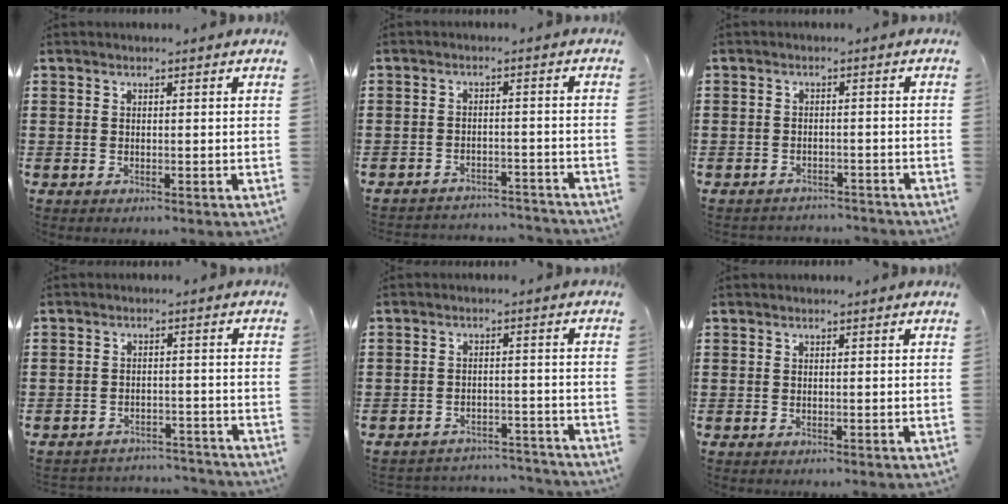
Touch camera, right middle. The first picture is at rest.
{"total": 3.0, "force": [-3.0, 0.2, -0.1], "torque": [-0.005, 0.000, -0.065]}
{"total": 2.2, "force": [-2.1, 0.4, -0.3], "torque": [-0.001, 0.000, -0.049]}
{"total": 3.5, "force": [-3.4, 0.4, -0.3], "torque": [-0.002, 0.002, -0.075]}
{"total": 3.7, "force": [-3.6, 0.5, -0.3], "torque": [-0.002, 0.001, -0.079]}
{"total": 0.0}